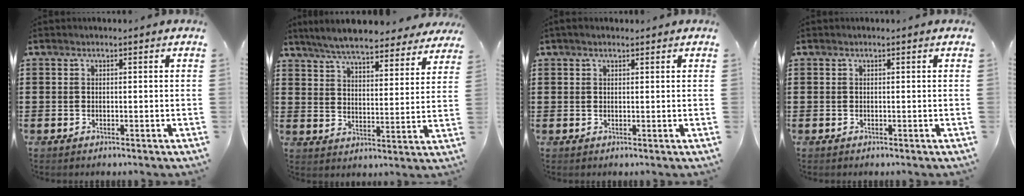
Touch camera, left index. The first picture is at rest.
{"total": 7.1, "force": [6.7, 0.4, 2.4], "torque": [-0.074, -0.031, 0.120]}
{"total": 1.1, "force": [0.8, 0.3, 0.7], "torque": [-0.015, 0.002, 0.015]}
{"total": 0.0}